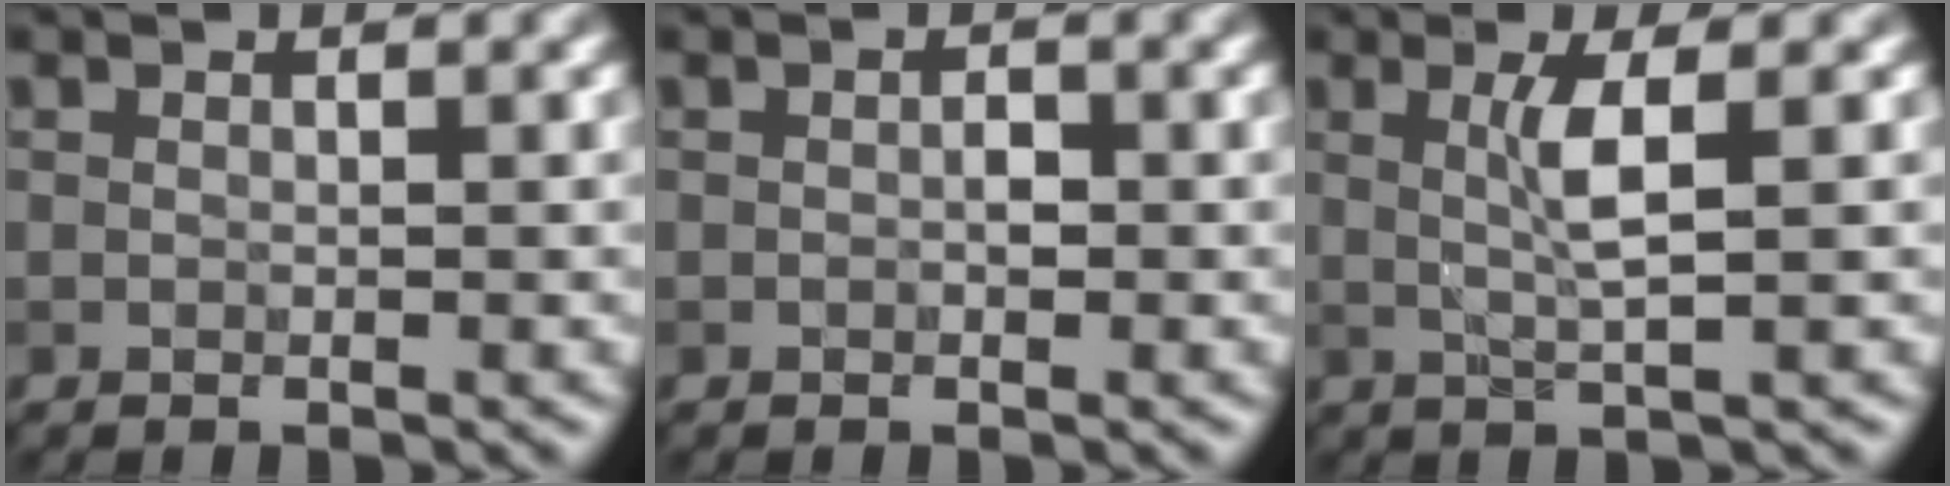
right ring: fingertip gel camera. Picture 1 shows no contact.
{"total": 0.9, "force": [-0.2, 0.5, 0.7], "torque": [-0.009, 0.000, -0.002]}
{"total": 3.0, "force": [0.6, 0.4, 2.9], "torque": [-0.058, -0.001, 0.012]}